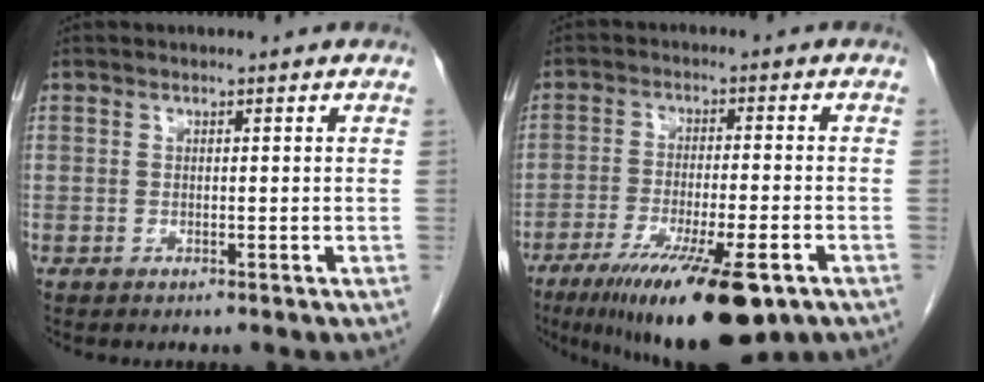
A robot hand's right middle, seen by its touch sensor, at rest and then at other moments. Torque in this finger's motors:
{"motor_torque": [1.13, -1.01, 0.50, 0.21]}